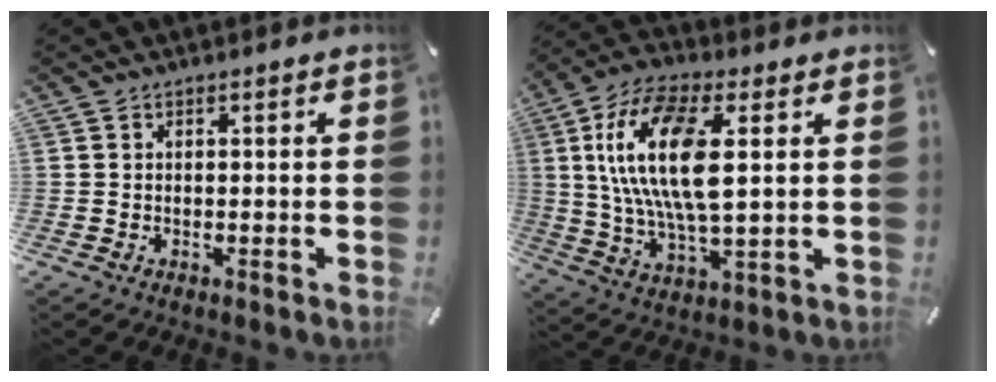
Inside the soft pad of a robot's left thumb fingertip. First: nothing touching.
{"total": 17.8, "force": [4.1, 7.6, 15.6], "torque": [-0.324, -0.006, 0.066]}